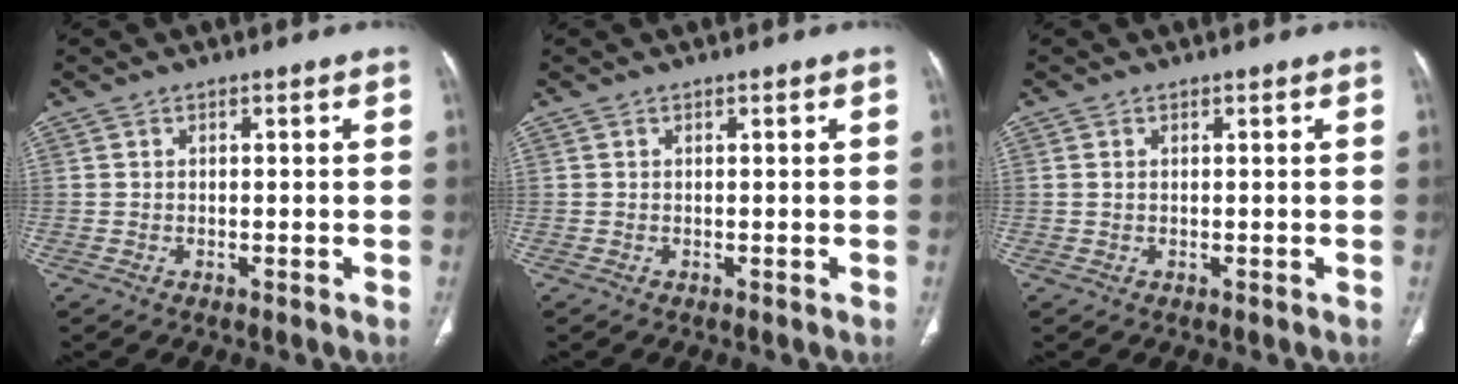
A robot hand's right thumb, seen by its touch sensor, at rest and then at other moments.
{"total": 0.0}
{"total": 0.7, "force": [0.2, 0.4, 0.5], "torque": [-0.018, 0.005, 0.010]}